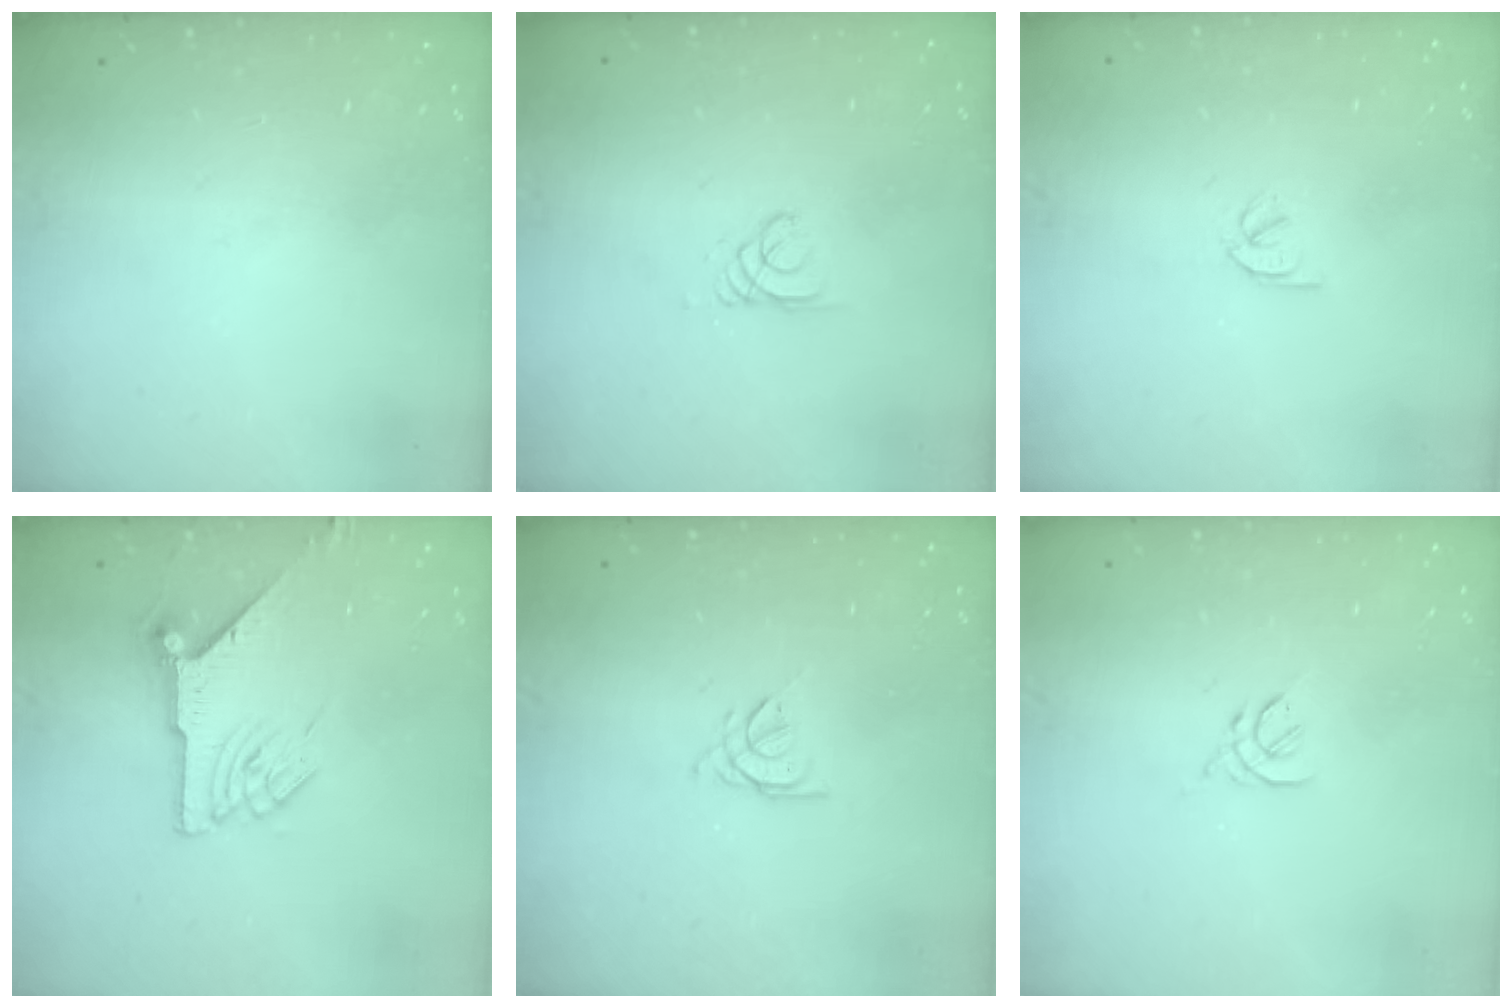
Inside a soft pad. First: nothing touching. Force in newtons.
{"total": 0.8, "press": 0.8, "slide": 0.1}
{"total": 2.1, "press": 2.1, "slide": 0.4}
{"total": 7.8, "press": 7.8, "slide": 0.2}
{"total": 1.9, "press": 1.8, "slide": 0.5}
{"total": 2.6, "press": 2.5, "slide": 0.7}